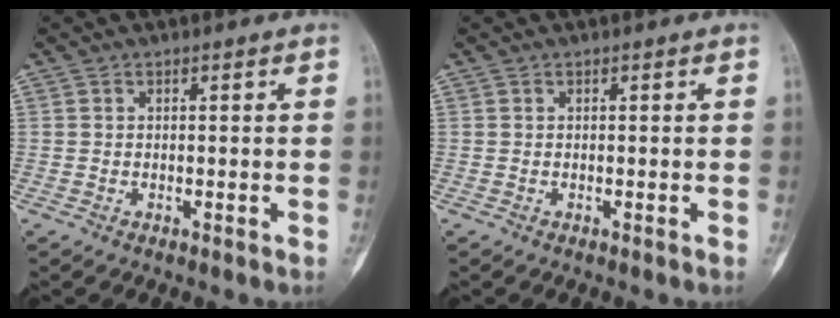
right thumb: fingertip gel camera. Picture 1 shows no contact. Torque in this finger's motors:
{"motor_torque": [0.56, 0.01, 0.28, -0.12, -0.02]}